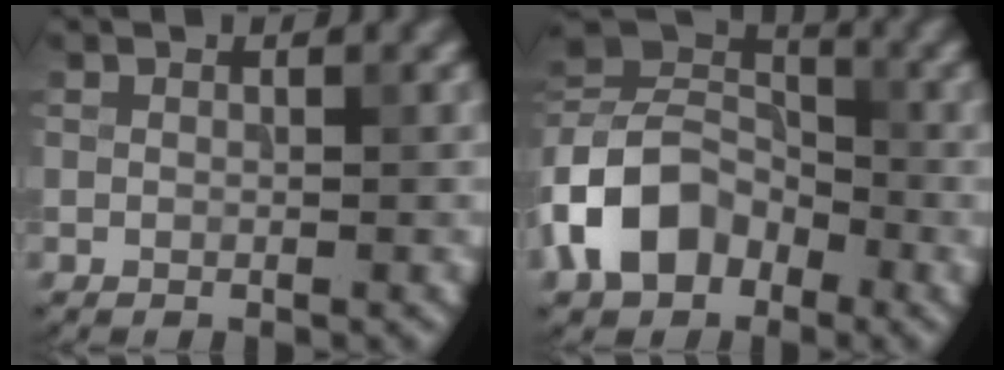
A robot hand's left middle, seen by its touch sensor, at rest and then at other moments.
{"total": 8.1, "force": [-3.4, 5.8, 4.5], "torque": [-0.081, 0.011, -0.082]}